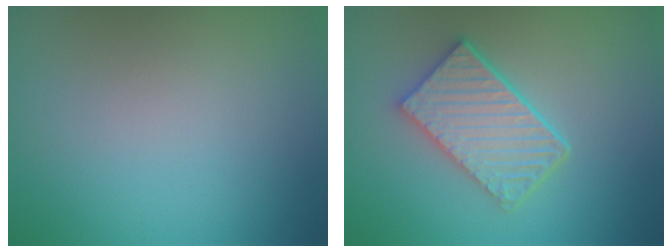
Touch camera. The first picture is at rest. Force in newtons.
{"total": 5.0, "press": 4.2, "slide": 2.8}